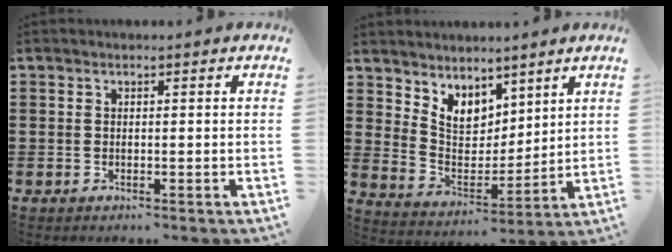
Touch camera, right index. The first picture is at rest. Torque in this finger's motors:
{"motor_torque": [0.50, 0.82, 0.19, 0.05]}